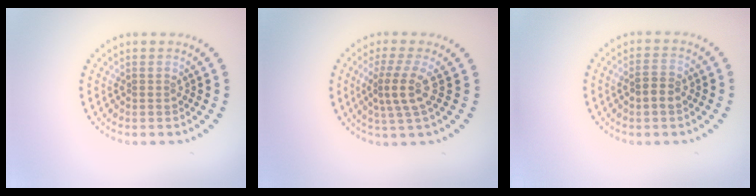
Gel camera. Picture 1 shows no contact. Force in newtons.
{"total": 3.0, "press": 2.2, "slide": 2.1}
{"total": 2.0, "press": 2.0, "slide": 0.3}